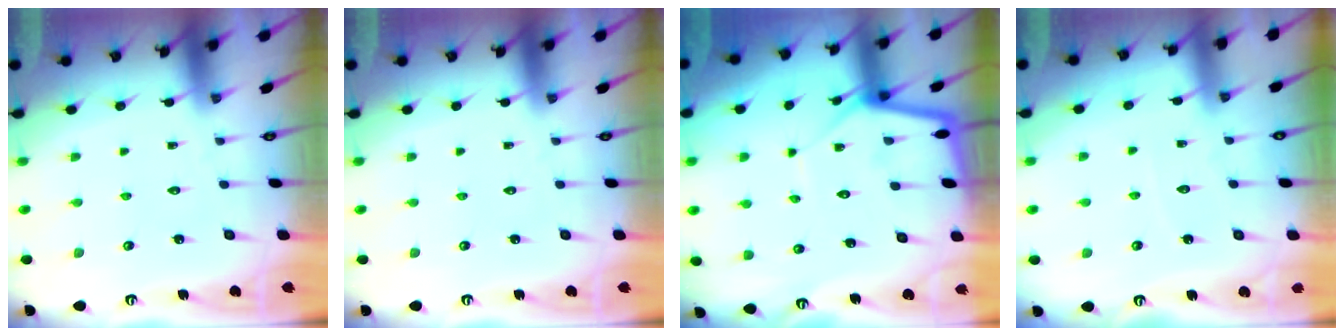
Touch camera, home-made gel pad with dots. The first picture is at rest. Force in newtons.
{"total": 0.0}
{"total": 7.7, "press": 7.7, "slide": 0.5}
{"total": 2.8, "press": 2.8, "slide": 0.4}